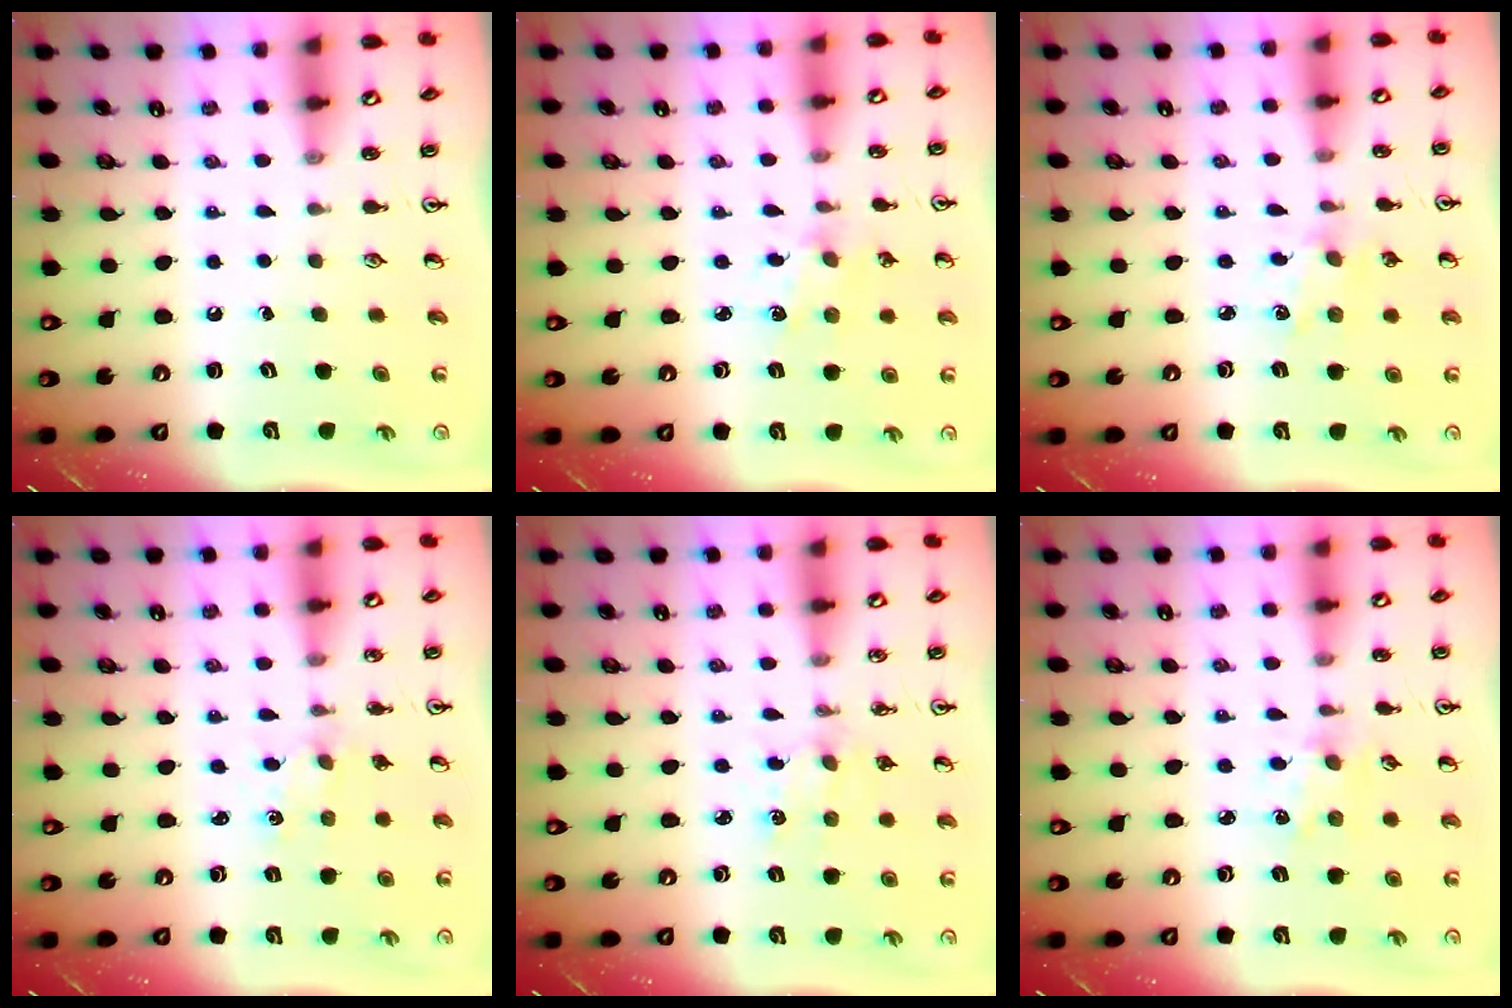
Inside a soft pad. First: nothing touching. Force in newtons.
{"total": 1.9, "press": 1.8, "slide": 0.4}
{"total": 2.9, "press": 2.8, "slide": 0.4}
{"total": 0.0}
{"total": 2.8, "press": 2.8, "slide": 0.4}
{"total": 1.2, "press": 1.2, "slide": 0.2}